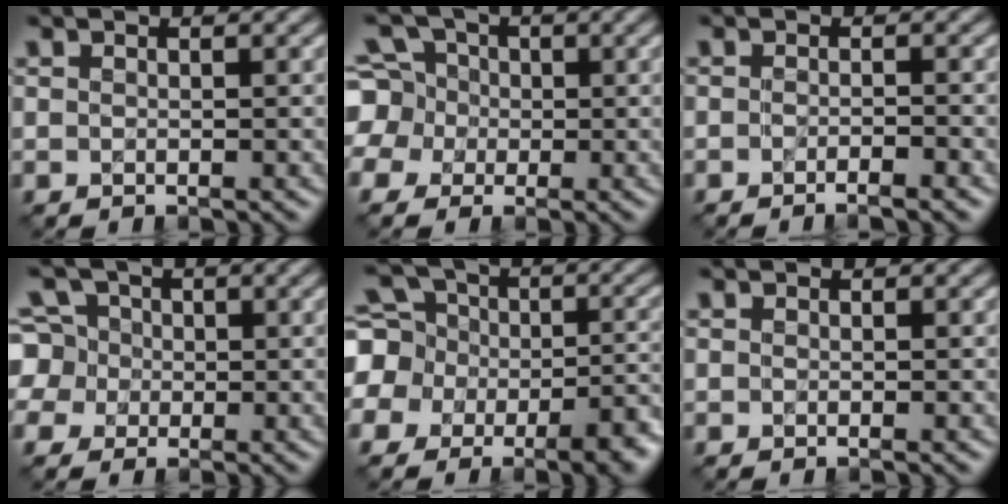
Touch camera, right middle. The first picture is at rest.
{"total": 8.5, "force": [0.7, 7.9, 3.1], "torque": [-0.086, 0.026, -0.017]}
{"total": 1.4, "force": [-1.1, 0.1, 0.8], "torque": [-0.014, -0.002, -0.024]}
{"total": 6.4, "force": [0.3, 6.0, 2.0], "torque": [-0.054, 0.035, -0.019]}
{"total": 14.7, "force": [-4.9, 12.4, 6.0], "torque": [-0.130, -0.016, -0.110]}
{"total": 0.0}